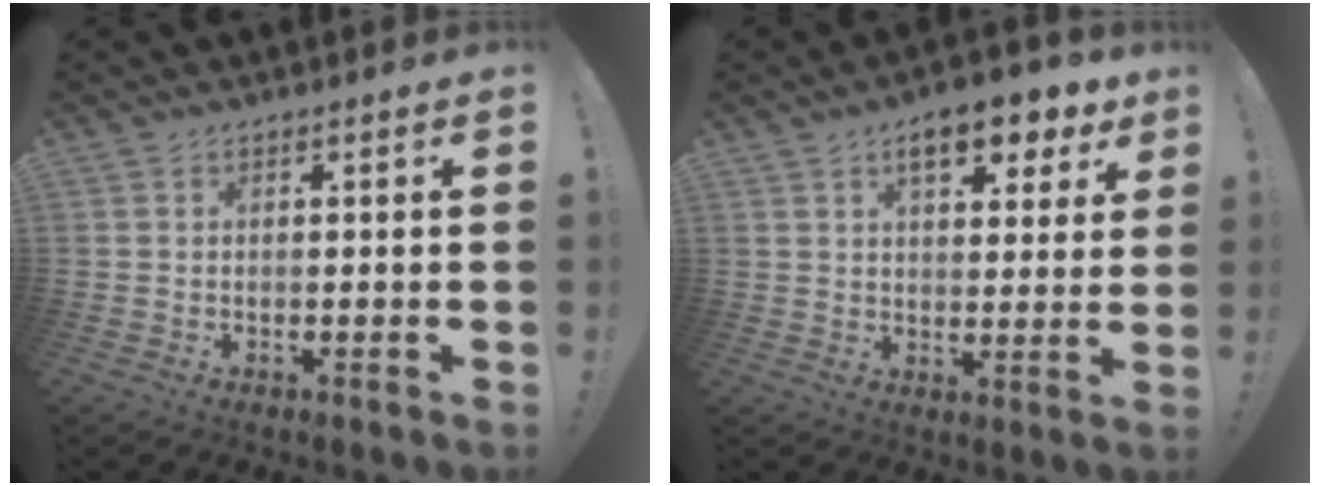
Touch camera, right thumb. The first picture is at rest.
{"total": 10.5, "force": [6.3, 4.4, 7.1], "torque": [-0.090, -0.034, 0.106]}